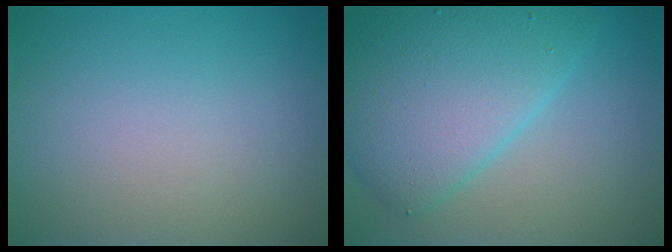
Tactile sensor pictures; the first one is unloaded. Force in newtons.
{"total": 7.9, "press": 7.9, "slide": 0.4}